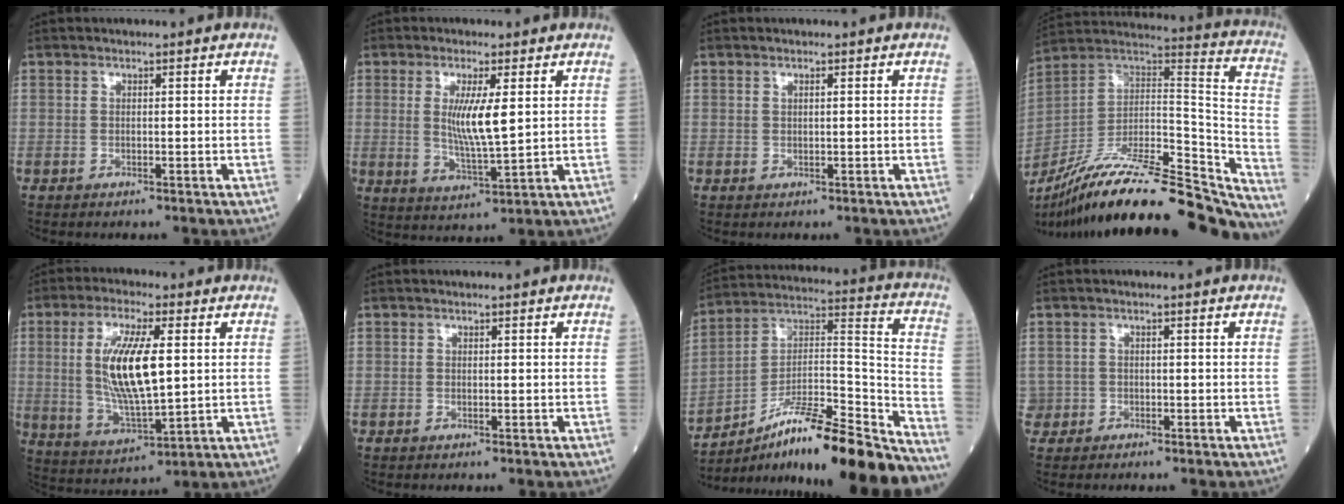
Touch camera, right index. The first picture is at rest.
{"total": 7.4, "force": [1.5, 0.7, 7.2], "torque": [-0.139, -0.015, 0.033]}
{"total": 0.6, "force": [0.4, 0.1, 0.5], "torque": [-0.014, 0.001, 0.009]}
{"total": 33.4, "force": [-28.2, 5.3, 17.2], "torque": [-0.231, -0.012, -0.421]}
{"total": 12.7, "force": [2.0, 3.0, 12.2], "torque": [-0.249, -0.004, 0.042]}
{"total": 0.0}
{"total": 22.2, "force": [-18.1, 0.7, 12.9], "torque": [-0.175, 0.026, -0.300]}
{"total": 1.7, "force": [-0.9, 1.4, 0.0], "torque": [-0.002, 0.007, -0.016]}